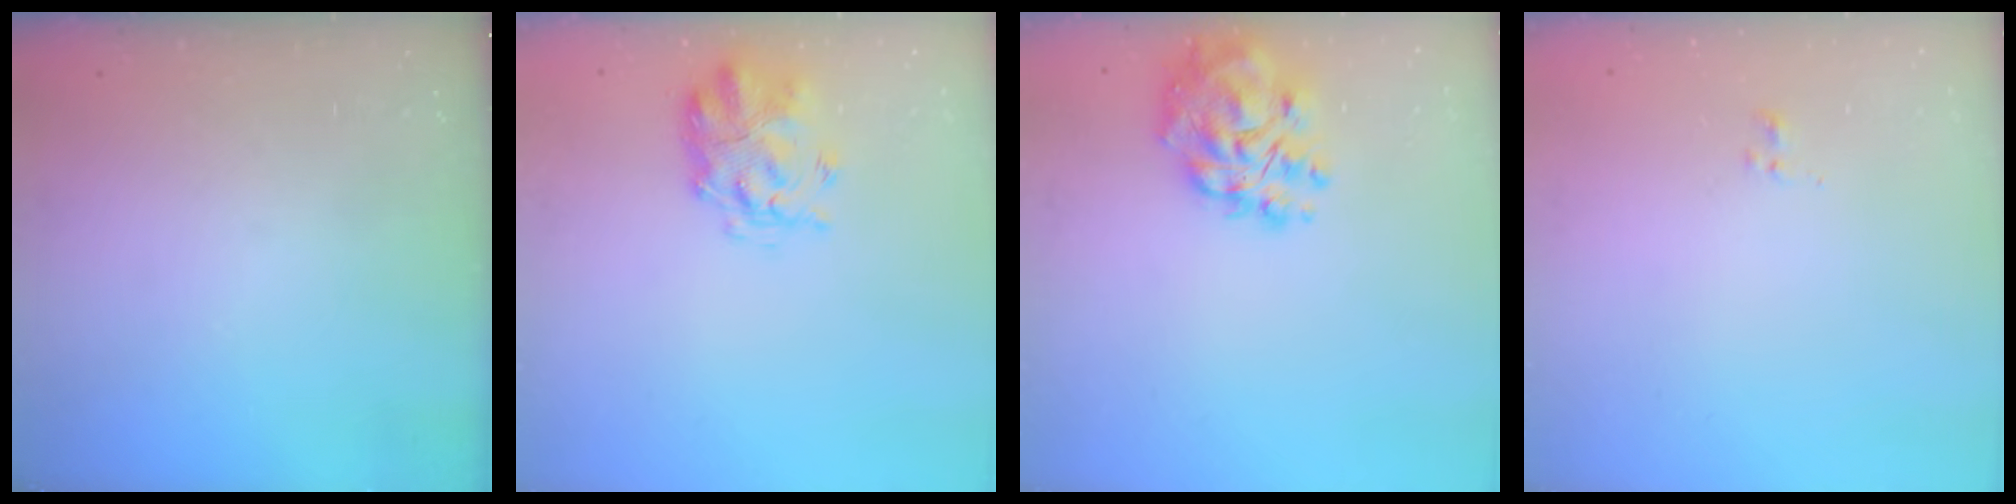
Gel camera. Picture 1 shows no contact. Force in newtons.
{"total": 3.8, "press": 3.4, "slide": 1.7}
{"total": 15.0, "press": 14.2, "slide": 4.6}
{"total": 0.7, "press": 0.4, "slide": 0.6}